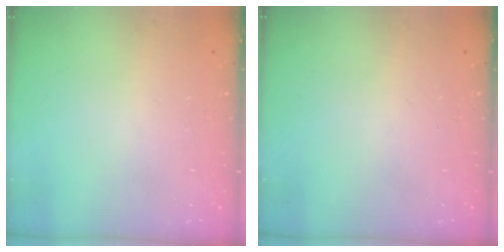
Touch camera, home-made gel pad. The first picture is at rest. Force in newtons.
{"total": 0.0}